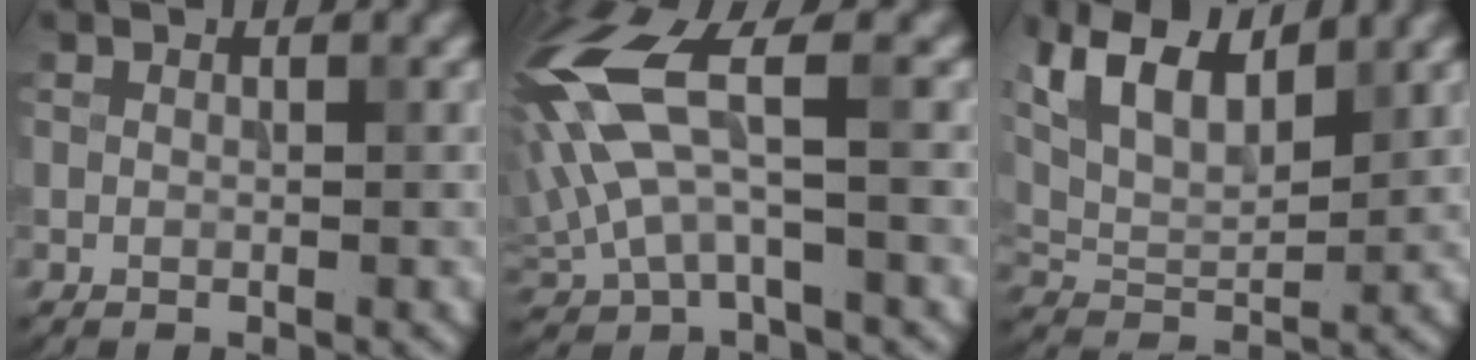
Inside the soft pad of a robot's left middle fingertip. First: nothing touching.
{"total": 8.9, "force": [1.2, 3.7, 8.0], "torque": [-0.188, 0.012, 0.014]}
{"total": 10.9, "force": [6.4, 5.2, 7.2], "torque": [-0.153, 0.047, 0.103]}